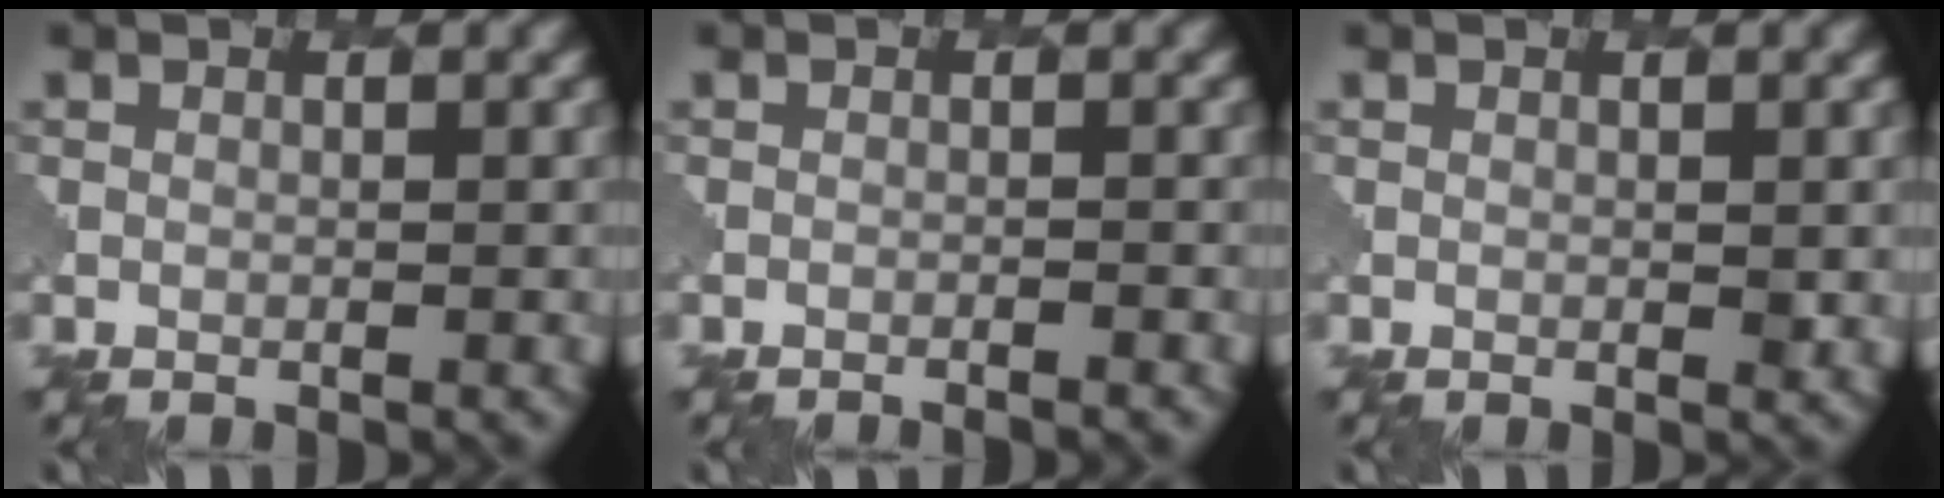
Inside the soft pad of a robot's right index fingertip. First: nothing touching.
{"total": 1.6, "force": [-1.5, 0.1, 0.4], "torque": [0.002, 0.011, -0.025]}
{"total": 0.7, "force": [0.5, 0.3, 0.4], "torque": [-0.010, 0.000, 0.009]}